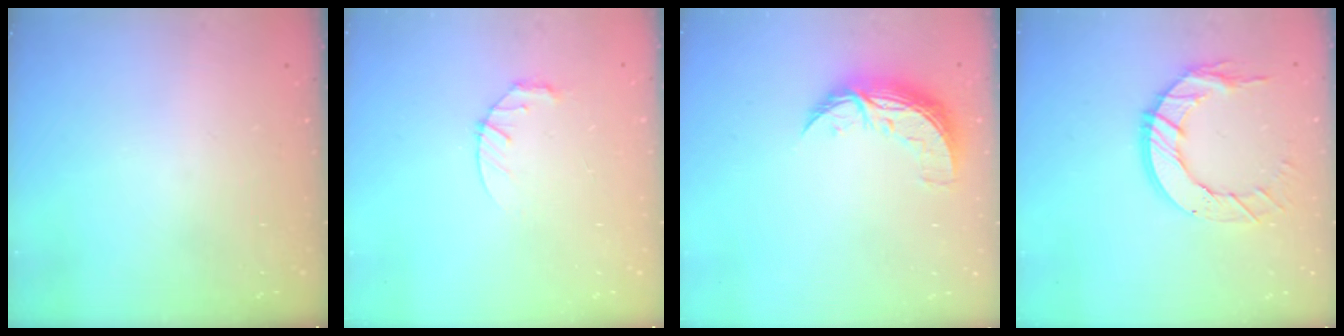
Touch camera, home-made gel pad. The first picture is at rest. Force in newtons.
{"total": 3.6, "press": 3.6, "slide": 0.5}
{"total": 9.3, "press": 9.3, "slide": 0.5}
{"total": 12.3, "press": 12.3, "slide": 1.2}